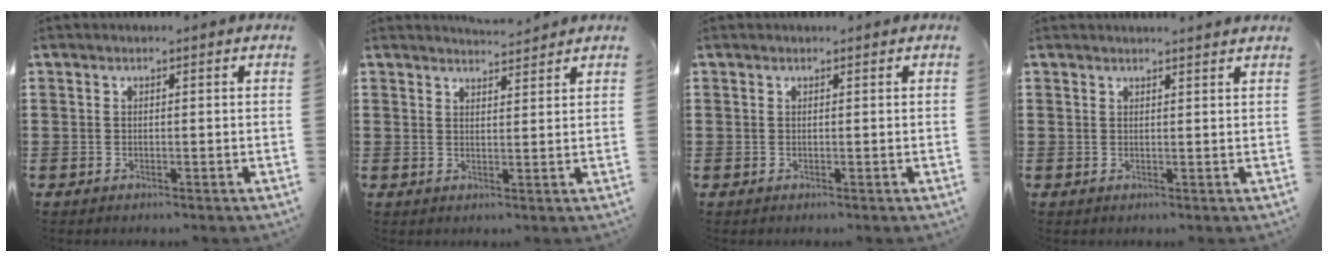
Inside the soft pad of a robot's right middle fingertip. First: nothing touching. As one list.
[{"total": 2.8, "force": [2.8, 0.3, 0.2], "torque": [-0.003, -0.008, 0.052]}, {"total": 0.0}, {"total": 1.1, "force": [1.1, -0.1, 0.1], "torque": [0.005, -0.004, 0.020]}]